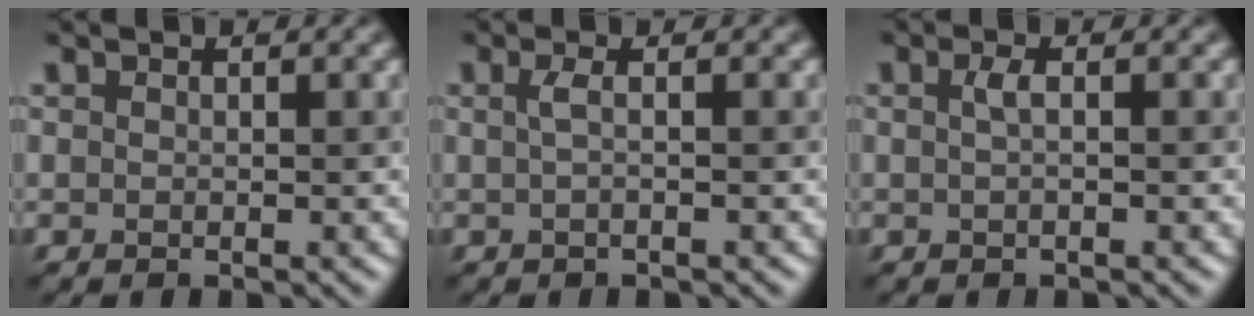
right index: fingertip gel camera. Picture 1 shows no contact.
{"total": 1.4, "force": [-0.1, 0.4, 1.3], "torque": [-0.020, -0.002, -0.004]}
{"total": 1.3, "force": [0.1, 0.3, 1.2], "torque": [-0.026, 0.005, 0.001]}